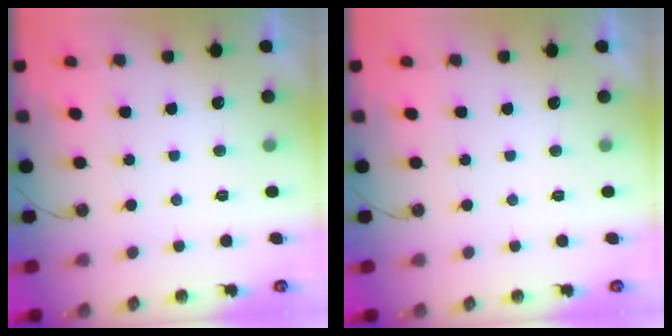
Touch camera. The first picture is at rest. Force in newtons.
{"total": 0.0}